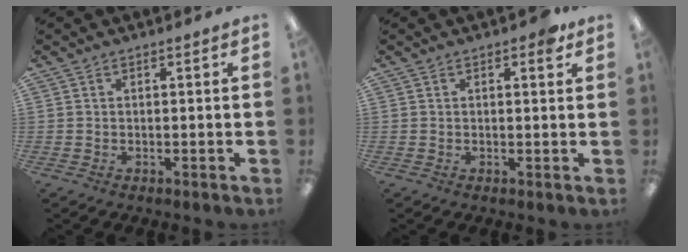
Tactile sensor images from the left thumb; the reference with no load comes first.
{"total": 2.1, "force": [1.2, 0.9, 1.5], "torque": [-0.010, -0.006, 0.014]}